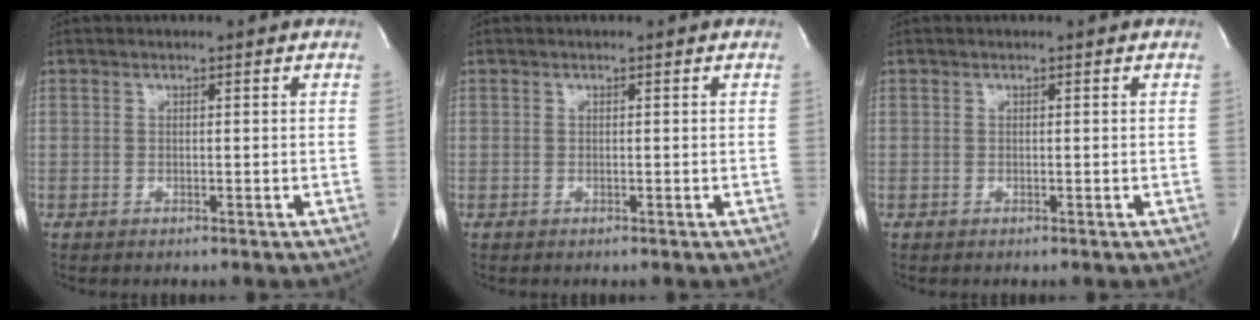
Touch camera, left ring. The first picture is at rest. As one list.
[{"total": 0.0}, {"total": 0.0}]